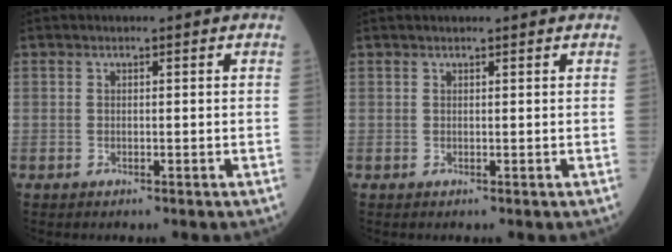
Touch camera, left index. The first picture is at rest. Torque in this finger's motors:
{"motor_torque": [0.14, 0.25, -0.02, 0.00]}